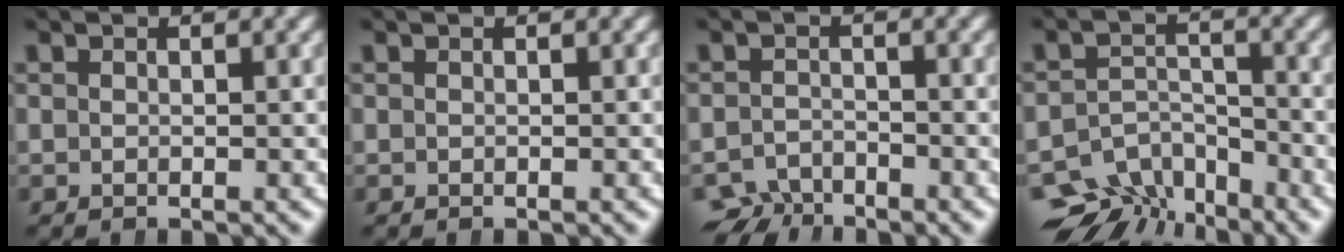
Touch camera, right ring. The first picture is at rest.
{"total": 0.0}
{"total": 3.6, "force": [-3.2, 1.7, 0.2], "torque": [0.002, -0.021, -0.051]}
{"total": 7.3, "force": [-4.9, 4.7, 2.7], "torque": [-0.048, -0.038, -0.073]}